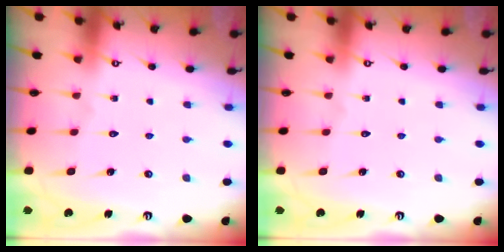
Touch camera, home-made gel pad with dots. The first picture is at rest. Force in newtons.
{"total": 0.0}